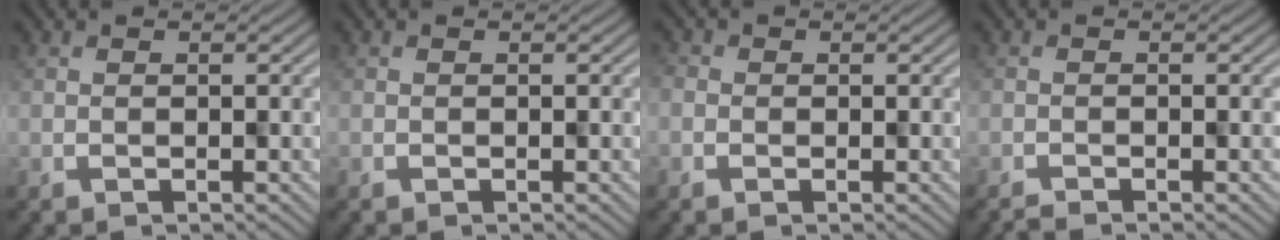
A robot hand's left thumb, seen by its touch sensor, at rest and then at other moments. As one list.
[{"total": 0.0}, {"total": 1.0, "force": [-0.5, 0.9, 0.3], "torque": [0.000, 0.001, -0.011]}, {"total": 1.3, "force": [-1.3, -0.1, 0.3], "torque": [-0.006, 0.001, -0.022]}]